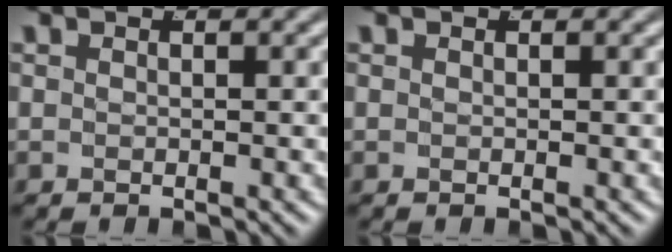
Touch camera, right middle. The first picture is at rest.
{"total": 0.0}